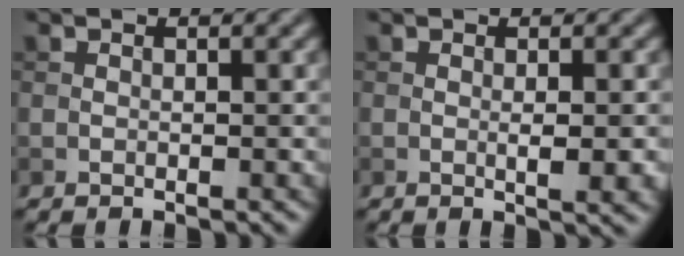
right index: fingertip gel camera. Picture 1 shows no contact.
{"total": 2.7, "force": [-0.2, 0.6, 2.6], "torque": [-0.038, -0.005, -0.001]}